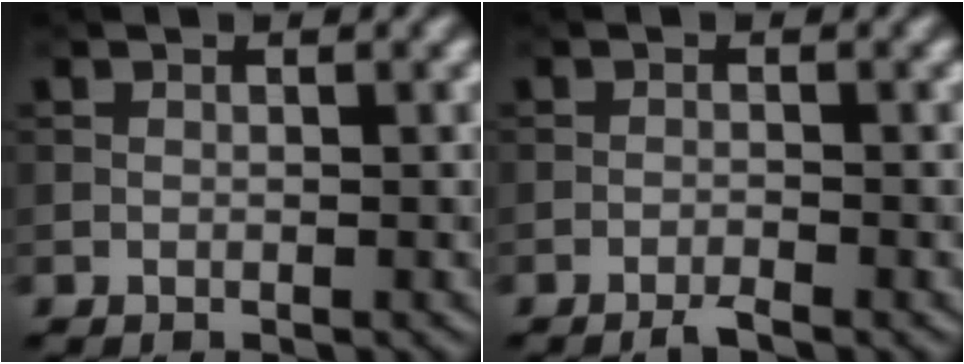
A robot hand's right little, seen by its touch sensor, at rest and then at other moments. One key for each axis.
{"total": 1.4, "fx": -1.2, "fy": -0.1, "fz": 0.7, "tx": -0.012, "ty": 0.002, "tz": -0.026}